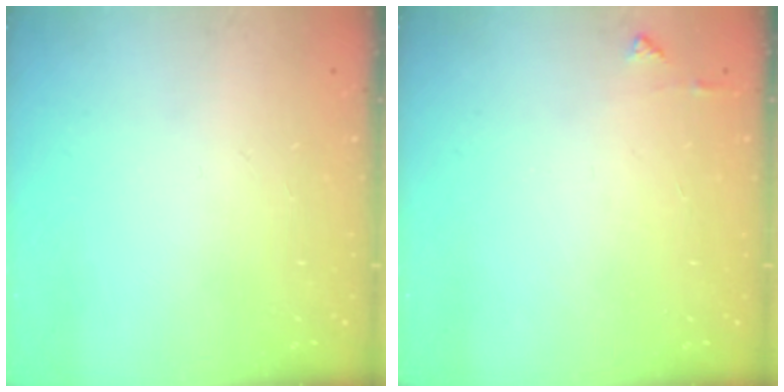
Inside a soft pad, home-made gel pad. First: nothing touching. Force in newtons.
{"total": 3.5, "press": 3.4, "slide": 0.5}